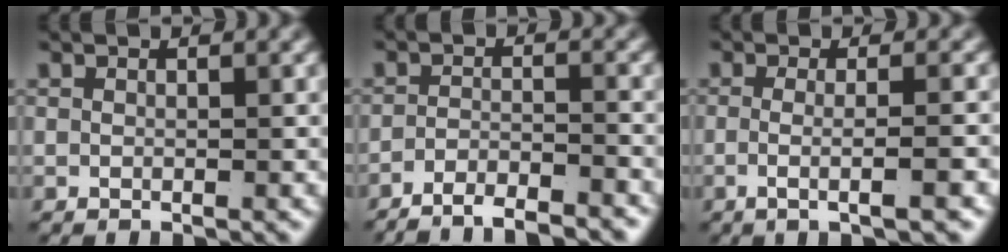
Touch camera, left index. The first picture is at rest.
{"total": 5.3, "force": [-5.0, 0.9, 1.5], "torque": [-0.017, -0.019, -0.078]}
{"total": 3.3, "force": [-1.5, -0.4, 2.9], "torque": [-0.058, -0.012, -0.020]}